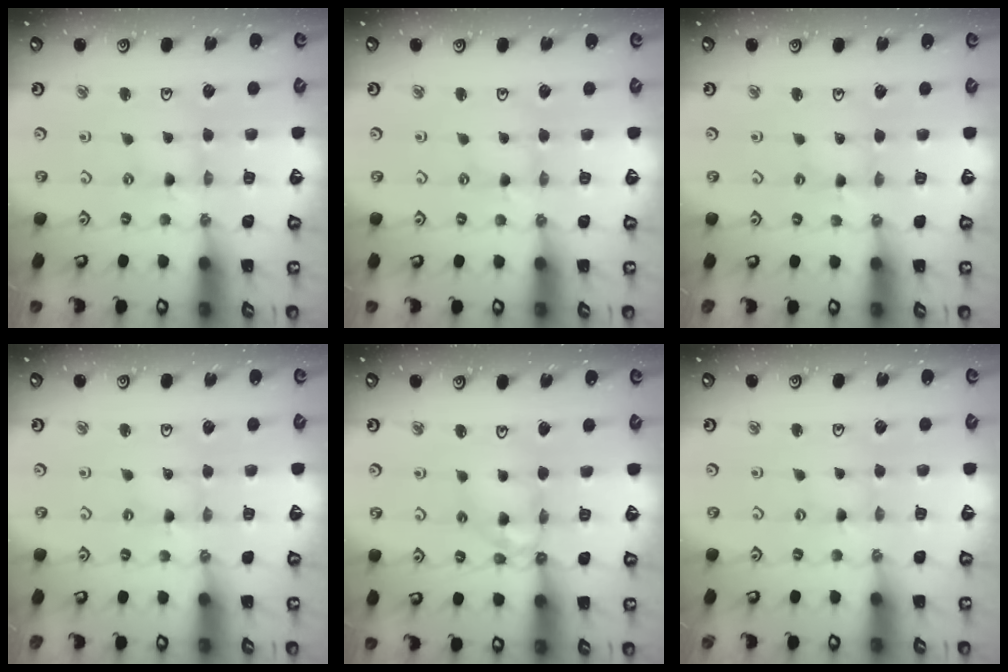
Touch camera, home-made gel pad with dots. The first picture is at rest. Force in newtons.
{"total": 1.5, "press": 1.5, "slide": 0.2}
{"total": 1.2, "press": 1.2, "slide": 0.1}
{"total": 0.0}
{"total": 11.2, "press": 11.2, "slide": 1.1}
{"total": 0.0}